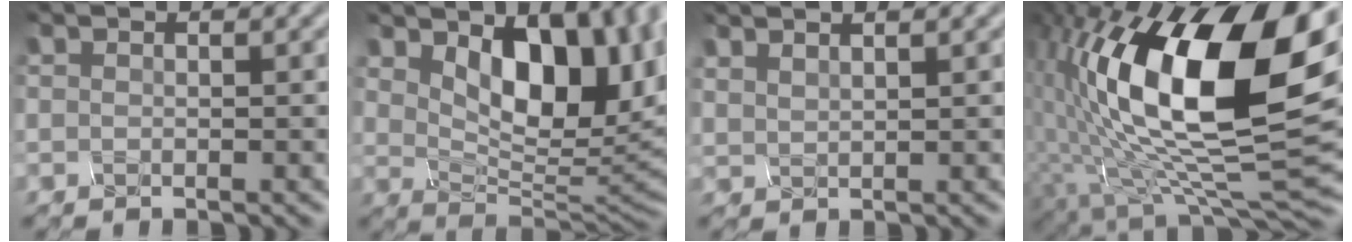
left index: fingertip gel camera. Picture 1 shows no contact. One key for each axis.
{"total": 9.7, "fx": 2.4, "fy": 5.3, "fz": 7.8, "tx": -0.123, "ty": -0.017, "tz": 0.056}
{"total": 1.4, "fx": 1.1, "fy": 0.3, "fz": 0.7, "tx": -0.017, "ty": 0.007, "tz": 0.023}
{"total": 17.5, "fx": 3.0, "fy": 7.6, "fz": 15.5, "tx": -0.284, "ty": 0.005, "tz": 0.058}